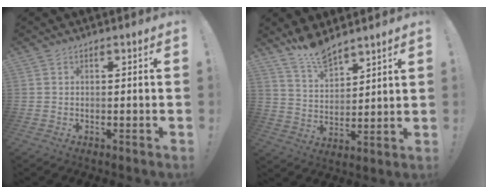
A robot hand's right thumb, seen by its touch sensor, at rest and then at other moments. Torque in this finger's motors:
{"motor_torque": [-0.06, 0.36, 0.63, 0.50, 0.00]}